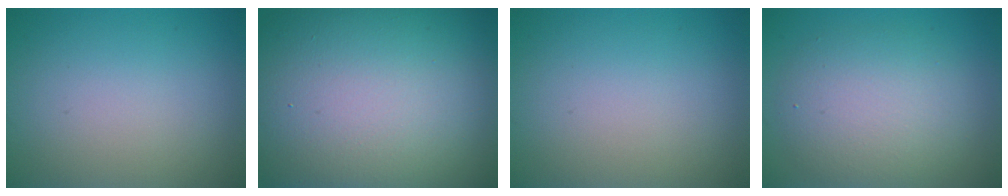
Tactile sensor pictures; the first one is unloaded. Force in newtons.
{"total": 22.1, "press": 22.1, "slide": 1.1}
{"total": 0.0}
{"total": 5.6, "press": 5.6, "slide": 0.3}